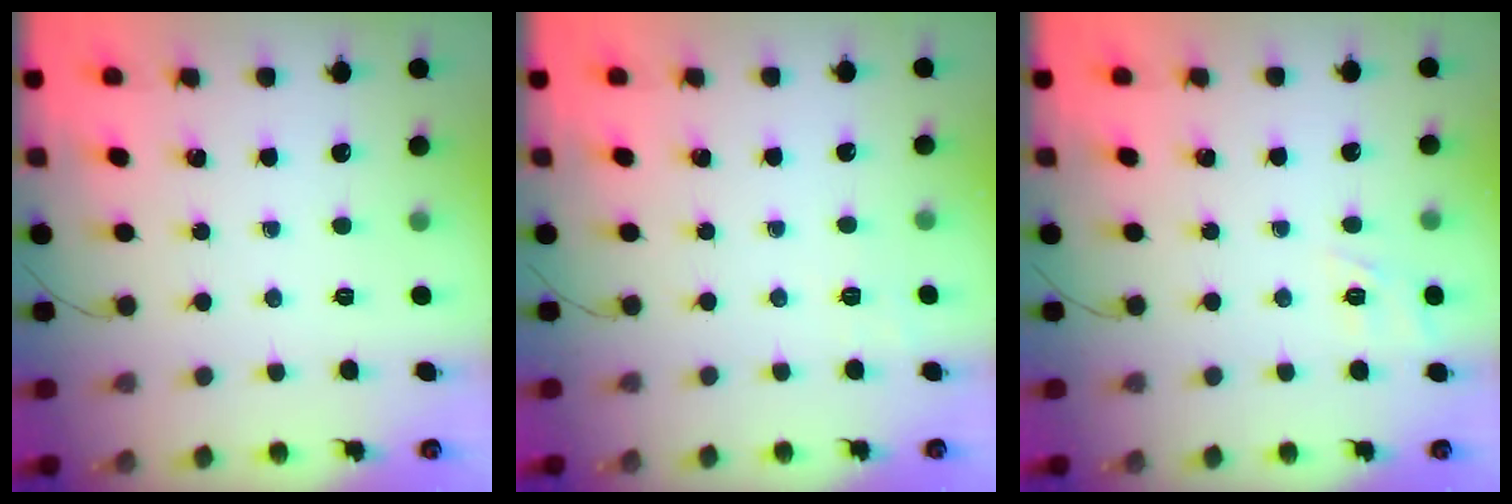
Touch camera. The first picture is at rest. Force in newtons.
{"total": 1.8, "press": 0.1, "slide": 1.8}
{"total": 2.4, "press": 1.8, "slide": 1.5}